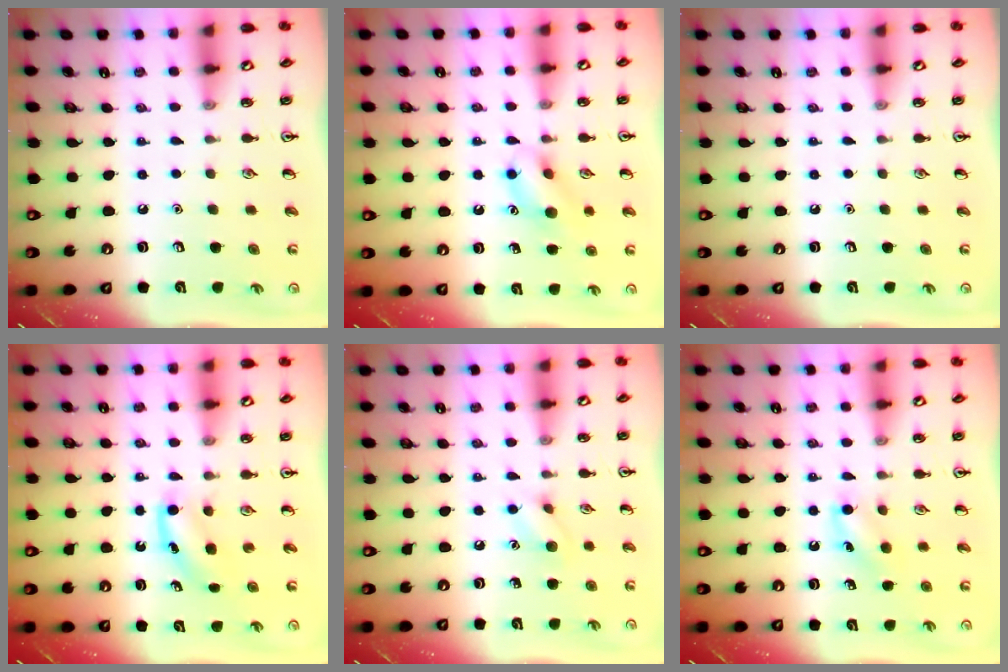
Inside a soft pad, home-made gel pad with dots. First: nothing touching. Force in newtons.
{"total": 11.0, "press": 10.9, "slide": 0.8}
{"total": 0.0}
{"total": 4.2, "press": 3.9, "slide": 1.3}
{"total": 6.4, "press": 6.4, "slide": 0.9}
{"total": 7.4, "press": 7.2, "slide": 1.6}